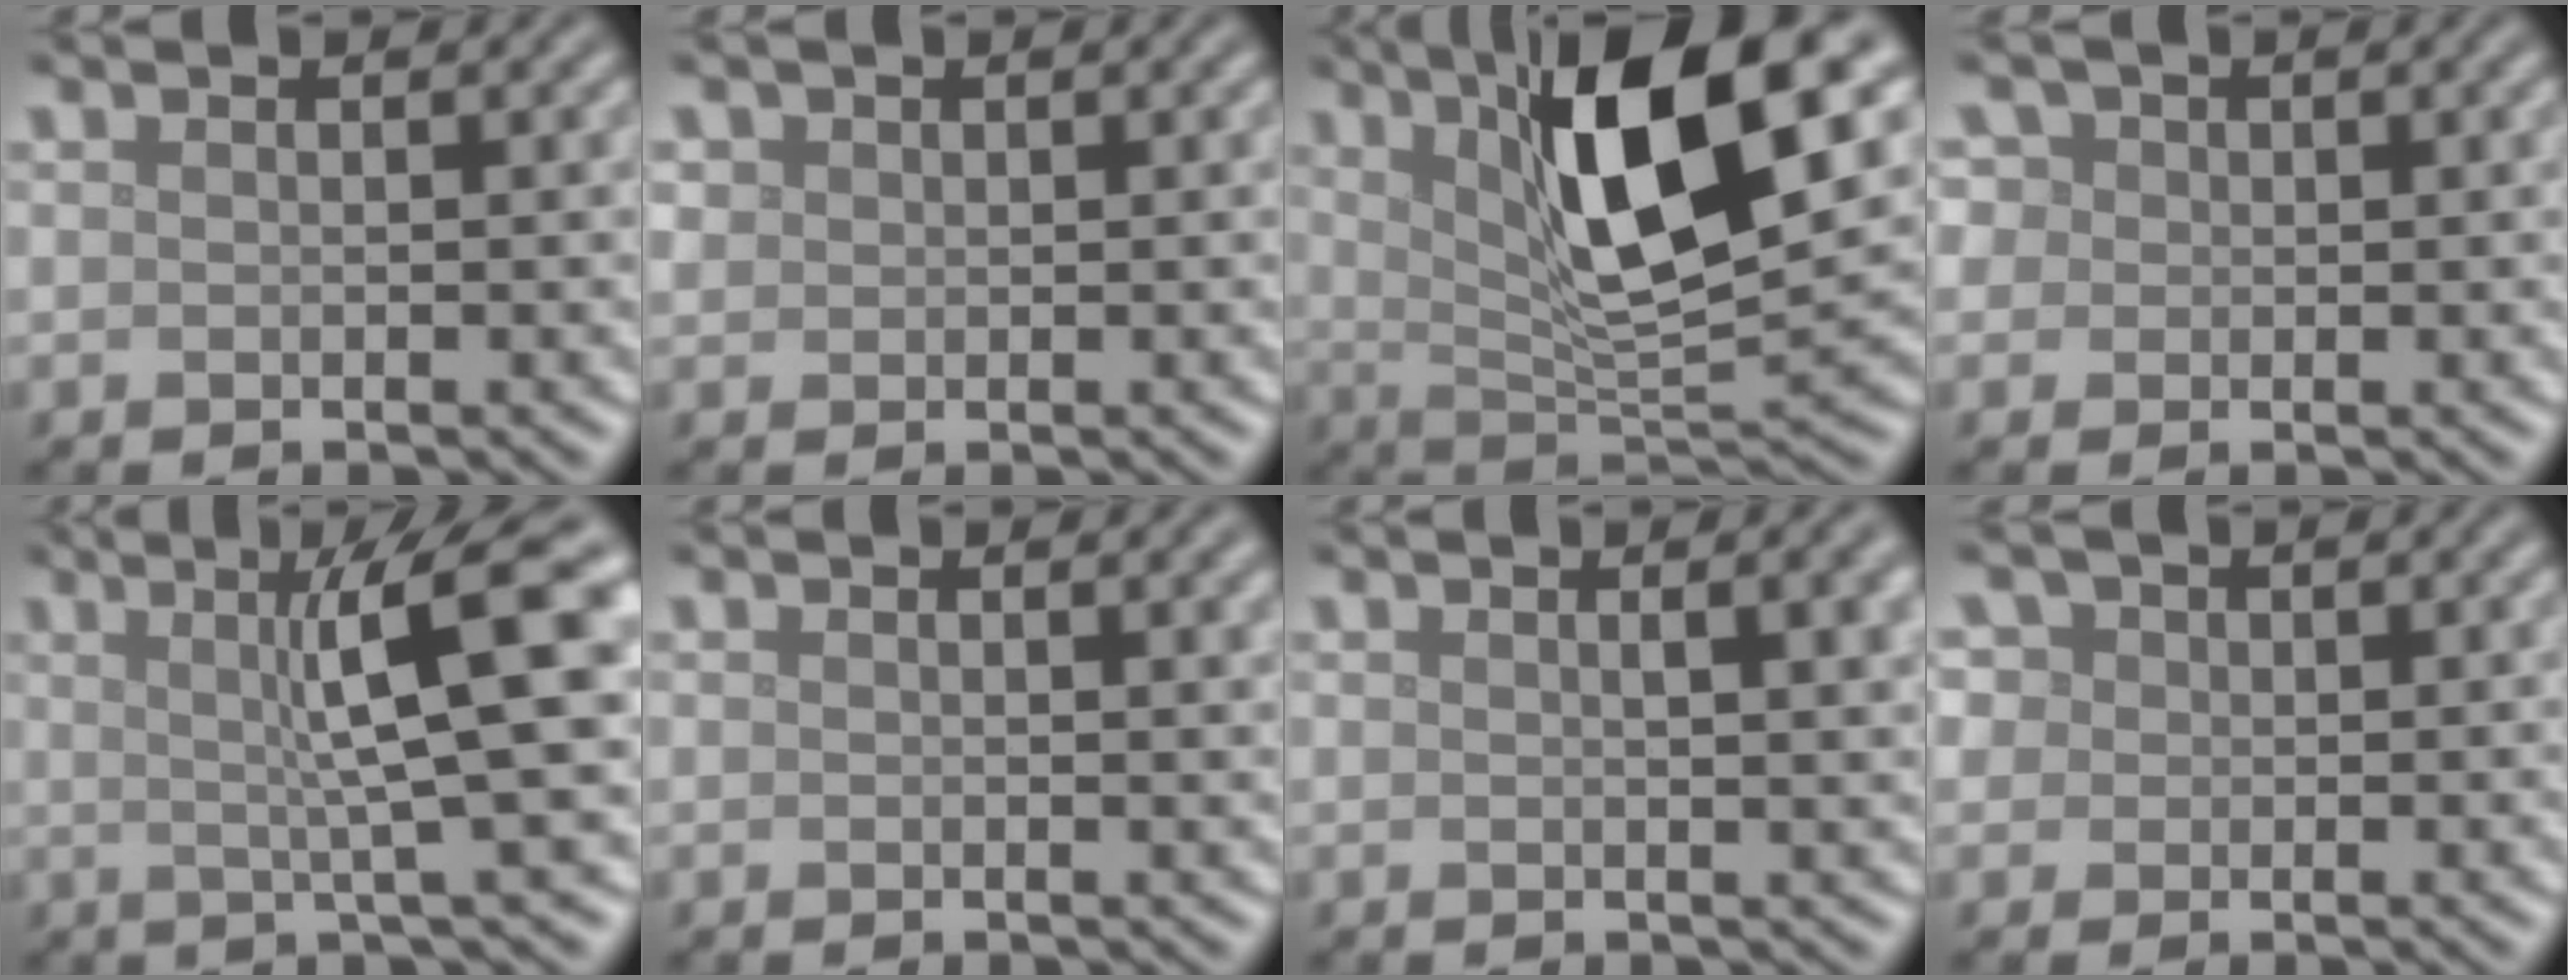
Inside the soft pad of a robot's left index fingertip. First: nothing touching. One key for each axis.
{"total": 1.0, "fx": 0.4, "fy": 0.9, "fz": 0.1, "tx": 0.002, "ty": -0.001, "tz": 0.007}
{"total": 11.5, "fx": 4.5, "fy": 2.8, "fz": 10.3, "tx": -0.164, "ty": -0.003, "tz": 0.079}
{"total": 5.0, "fx": 2.2, "fy": 3.9, "fz": 2.1, "tx": -0.040, "ty": 0.023, "tz": 0.013}
{"total": 9.3, "fx": 1.9, "fy": 1.4, "fz": 9.0, "tx": -0.109, "ty": 0.017, "tz": 0.028}
{"total": 1.8, "fx": 0.8, "fy": 0.6, "fz": 1.5, "tx": -0.011, "ty": 0.005, "tz": 0.010}
{"total": 5.1, "fx": 1.6, "fy": 2.0, "fz": 4.4, "tx": -0.033, "ty": 0.015, "tz": 0.015}
{"total": 4.8, "fx": 2.2, "fy": 3.8, "fz": 2.0, "tx": -0.042, "ty": 0.019, "tz": 0.018}